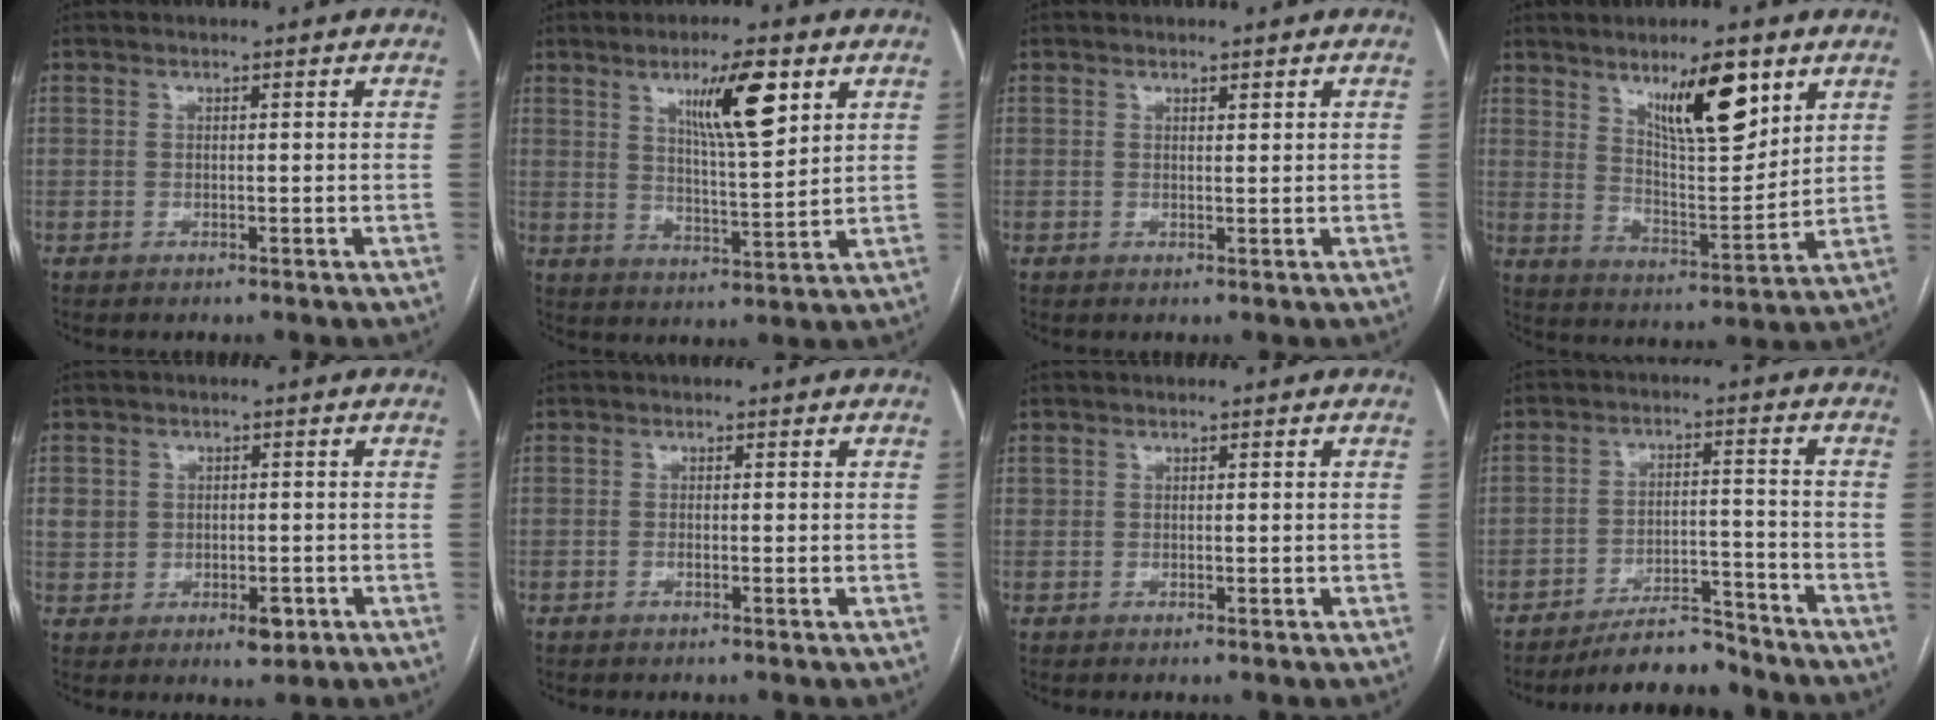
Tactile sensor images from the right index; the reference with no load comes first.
{"total": 10.1, "force": [5.0, 1.4, 8.6], "torque": [-0.147, -0.003, 0.084]}
{"total": 0.7, "force": [0.5, 0.1, 0.4], "torque": [-0.009, -0.003, 0.008]}
{"total": 12.1, "force": [7.0, 2.8, 9.4], "torque": [-0.158, -0.005, 0.124]}
{"total": 5.4, "force": [-0.8, 4.2, 3.3], "torque": [-0.038, 0.007, 0.000]}
{"total": 1.0, "force": [-0.4, 0.2, 1.0], "torque": [-0.015, -0.002, -0.008]}
{"total": 0.8, "force": [0.1, 0.7, 0.5], "torque": [-0.007, 0.000, 0.003]}
{"total": 7.4, "force": [-7.1, 1.4, 1.7], "torque": [-0.023, 0.010, -0.119]}